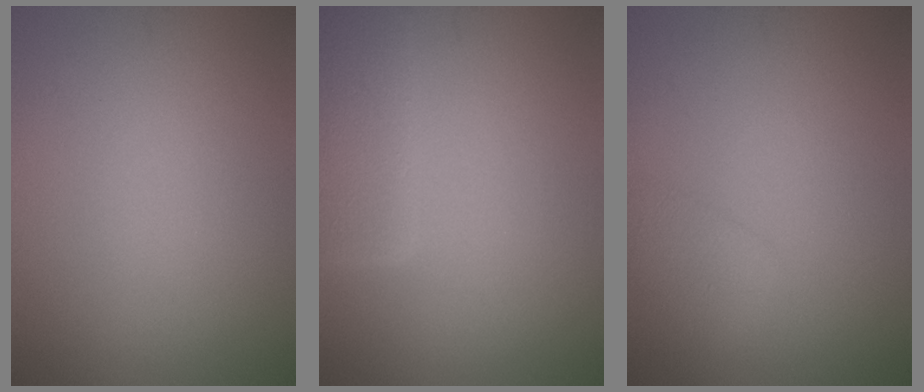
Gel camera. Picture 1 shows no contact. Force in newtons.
{"total": 5.0, "press": 5.0, "slide": 0.3}
{"total": 1.8, "press": 1.8, "slide": 0.1}